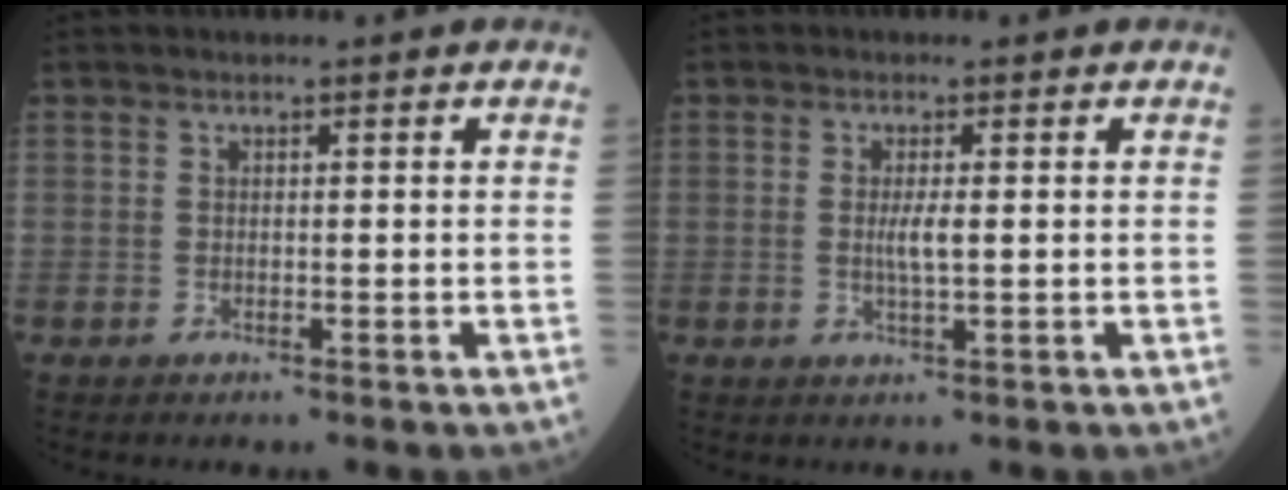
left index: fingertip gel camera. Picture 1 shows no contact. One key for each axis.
{"total": 2.2, "fx": 0.0, "fy": 0.2, "fz": 2.2, "tx": -0.042, "ty": -0.004, "tz": 0.001}